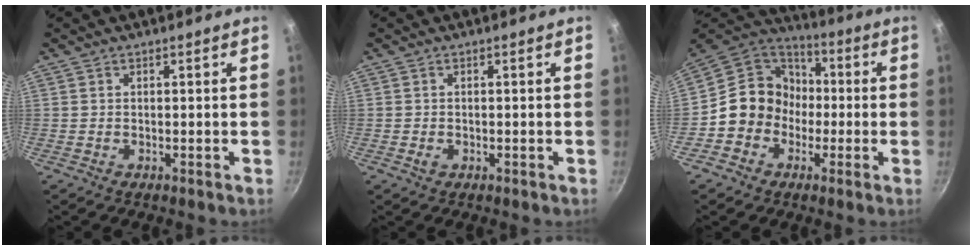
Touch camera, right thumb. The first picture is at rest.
{"total": 1.1, "force": [-0.3, 0.8, 0.7], "torque": [-0.010, 0.000, -0.005]}
{"total": 13.0, "force": [-1.9, 11.9, 4.9], "torque": [-0.030, 0.045, -0.050]}